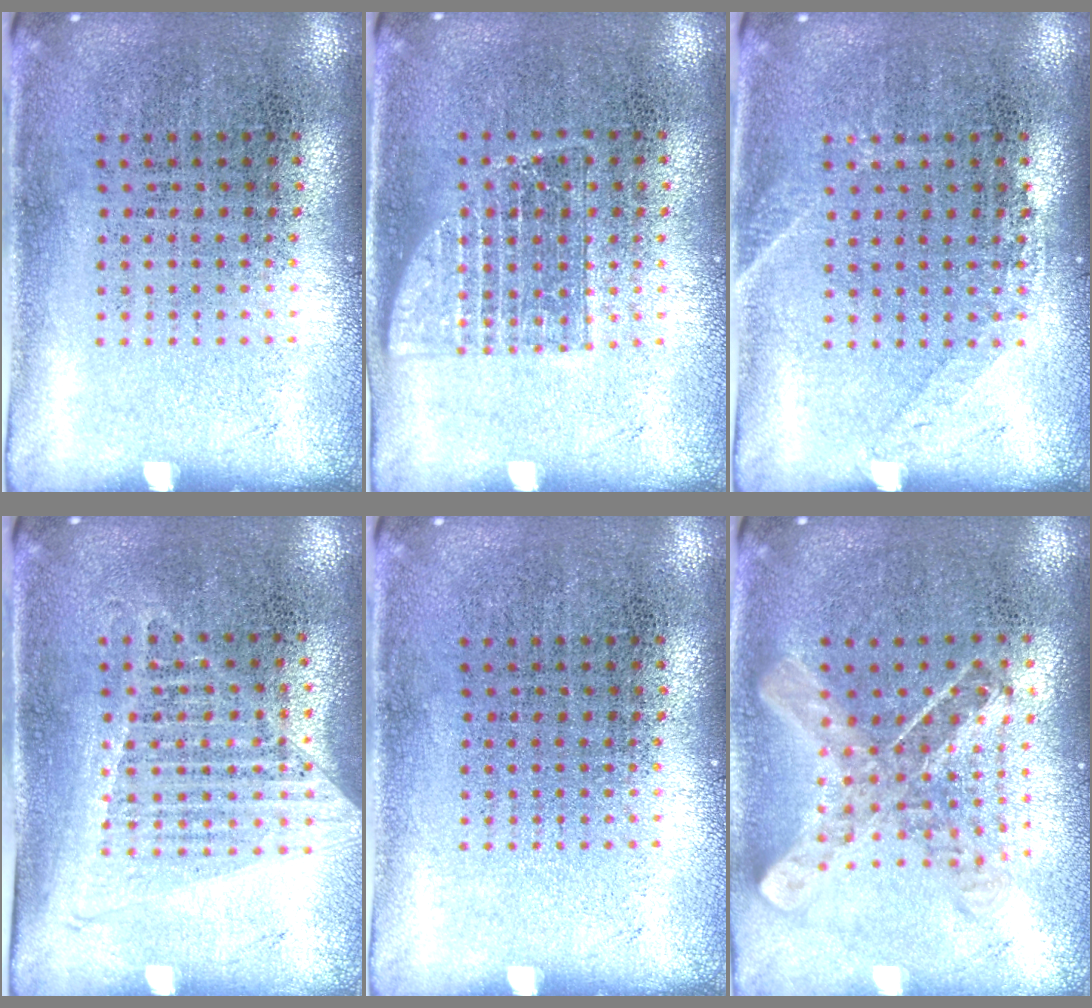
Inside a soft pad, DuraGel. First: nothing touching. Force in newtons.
{"total": 1.0, "press": 0.9, "slide": 0.4}
{"total": 1.1, "press": 1.1, "slide": 0.2}
{"total": 1.3, "press": 1.2, "slide": 0.6}
{"total": 0.0}
{"total": 0.8, "press": 0.8, "slide": 0.2}